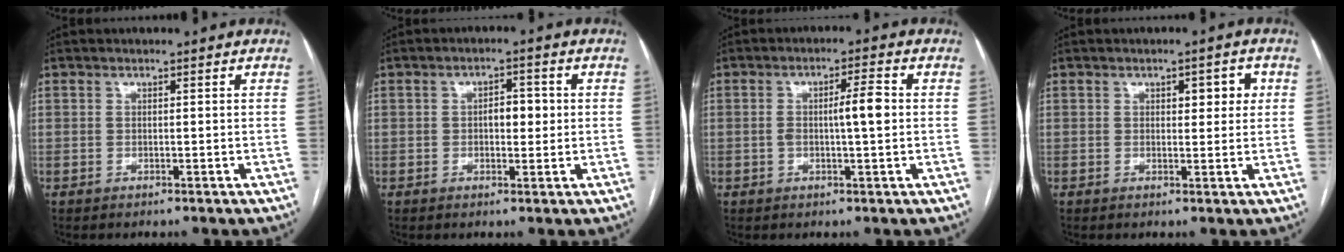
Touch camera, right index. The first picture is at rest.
{"total": 3.6, "force": [0.2, 1.8, 3.1], "torque": [-0.045, 0.010, 0.004]}
{"total": 4.7, "force": [0.1, 0.5, 4.7], "torque": [-0.081, 0.010, 0.003]}
{"total": 3.4, "force": [1.1, 1.6, 2.8], "torque": [-0.032, 0.010, 0.014]}